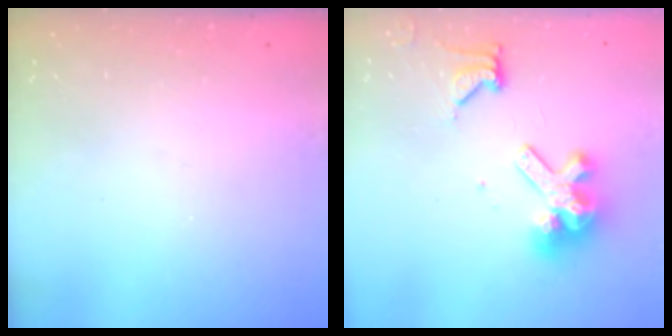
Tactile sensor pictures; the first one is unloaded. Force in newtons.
{"total": 13.3, "press": 13.2, "slide": 1.6}